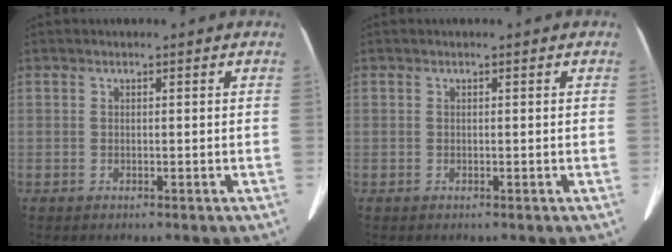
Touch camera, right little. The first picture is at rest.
{"total": 0.0}